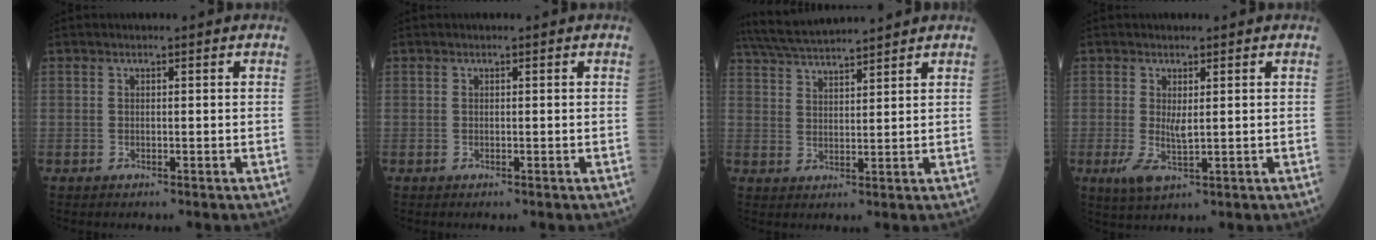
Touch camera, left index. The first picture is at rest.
{"total": 0.0}
{"total": 9.1, "force": [8.5, -0.3, 3.2], "torque": [-0.067, 0.029, 0.151]}
{"total": 3.7, "force": [-0.2, 1.0, 3.5], "torque": [-0.078, -0.009, 0.004]}